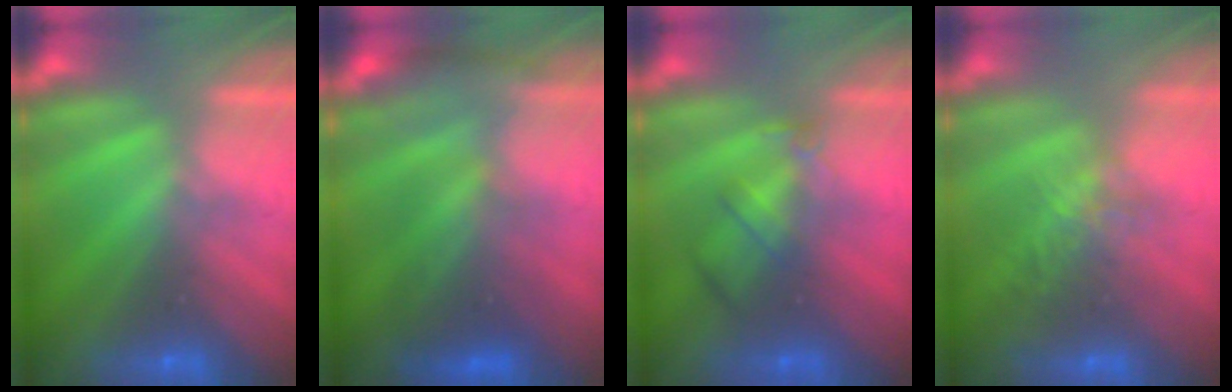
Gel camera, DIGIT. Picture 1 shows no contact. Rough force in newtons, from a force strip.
{"total": 2.7}
{"total": 2.4}
{"total": 3.8}